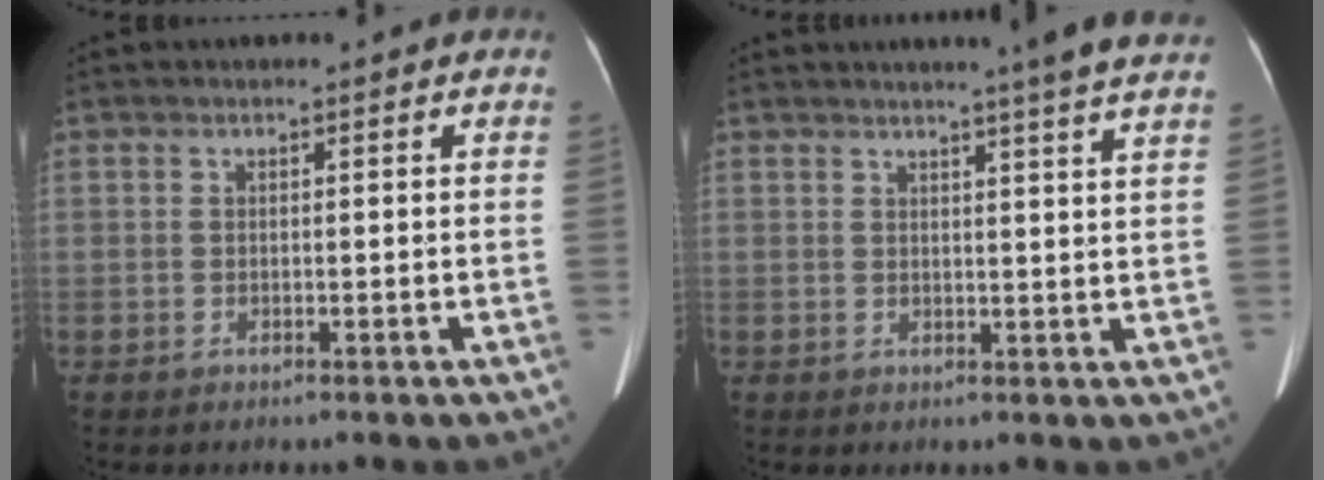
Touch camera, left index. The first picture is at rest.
{"total": 8.3, "force": [7.0, -1.3, 4.1], "torque": [-0.051, -0.006, 0.064]}